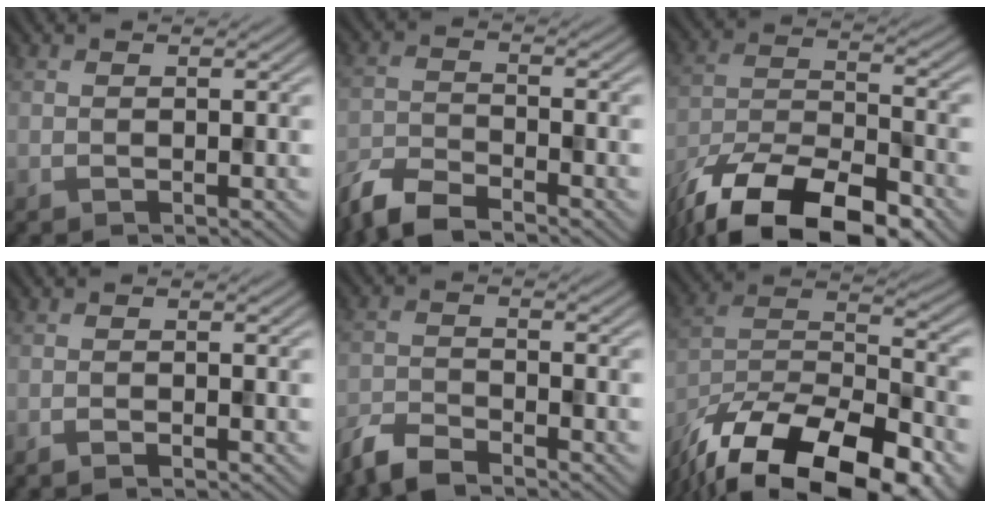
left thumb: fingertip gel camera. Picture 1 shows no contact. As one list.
[{"total": 6.0, "force": [-5.2, 1.4, 2.6], "torque": [-0.056, -0.009, -0.115]}, {"total": 15.6, "force": [-11.2, 5.8, 9.1], "torque": [-0.183, -0.020, -0.199]}, {"total": 0.7, "force": [-0.6, 0.0, 0.5], "torque": [-0.009, 0.001, -0.012]}, {"total": 4.5, "force": [-4.0, 0.8, 1.8], "torque": [-0.041, -0.007, -0.091]}, {"total": 20.4, "force": [-15.7, 7.4, 10.6], "torque": [-0.187, -0.048, -0.236]}]